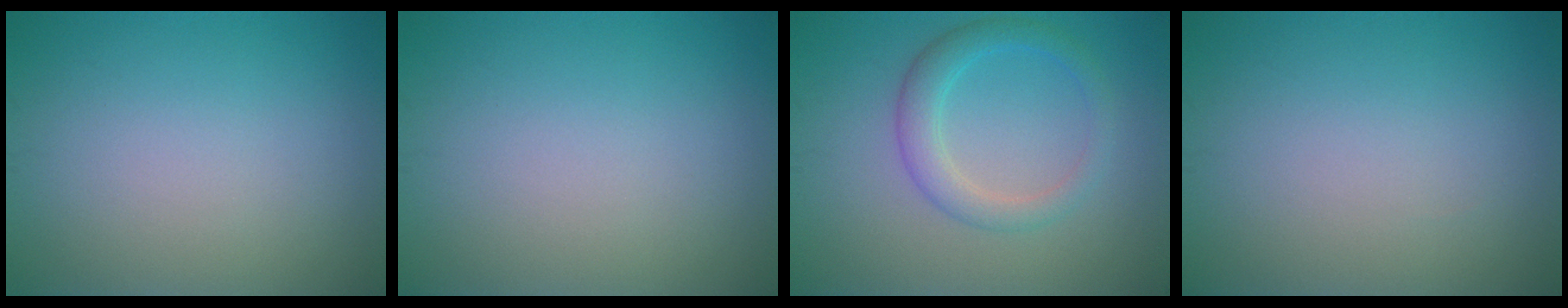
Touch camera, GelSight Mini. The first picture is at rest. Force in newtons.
{"total": 0.0}
{"total": 3.1, "press": 3.1, "slide": 0.1}
{"total": 0.0}